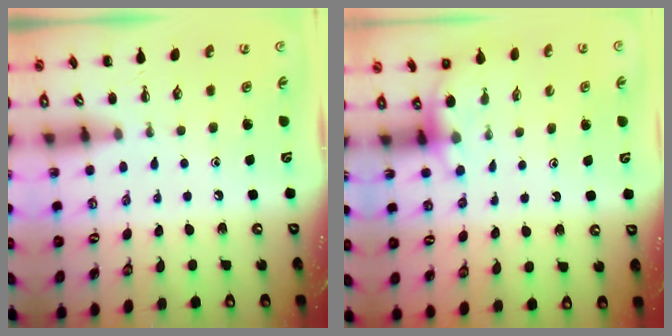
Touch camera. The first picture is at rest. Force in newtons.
{"total": 3.9, "press": 3.7, "slide": 1.3}